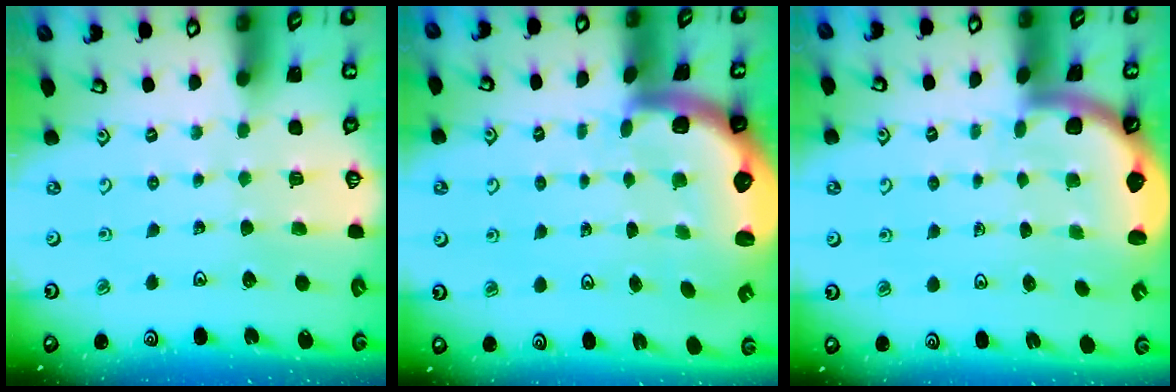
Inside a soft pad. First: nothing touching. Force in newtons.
{"total": 2.8, "press": 2.5, "slide": 1.4}
{"total": 1.8, "press": 1.8, "slide": 0.3}